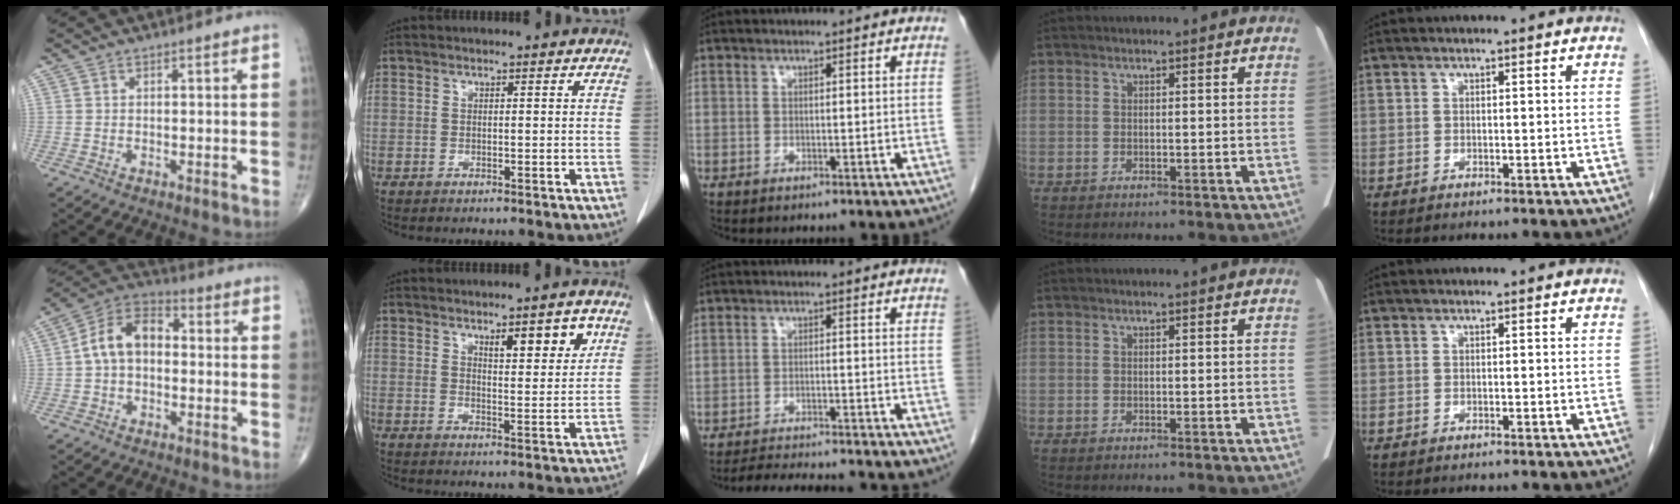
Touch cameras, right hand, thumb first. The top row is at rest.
{"thumb": {"total": 10.5, "force": [-0.1, 7.0, 7.8], "torque": [-0.128, 0.036, -0.017]}, "index": {"total": 5.7, "force": [3.3, 1.3, 4.5], "torque": [-0.065, -0.006, 0.048]}, "middle": {"total": 11.6, "force": [-10.9, 0.7, 4.0], "torque": [-0.053, -0.007, -0.148]}}